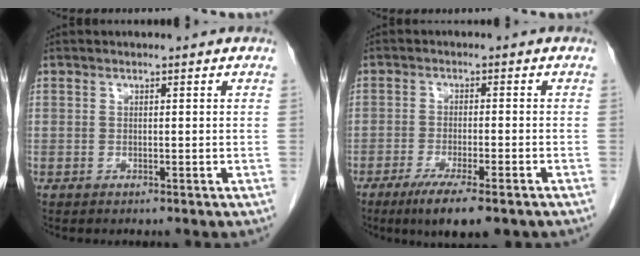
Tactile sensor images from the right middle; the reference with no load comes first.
{"total": 12.3, "force": [-9.9, -0.6, 7.2], "torque": [-0.099, -0.038, -0.154]}